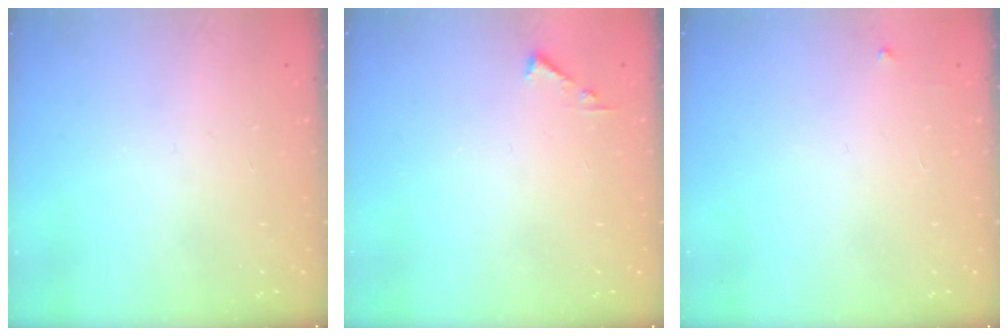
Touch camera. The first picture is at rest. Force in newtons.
{"total": 3.6, "press": 3.6, "slide": 0.4}
{"total": 2.6, "press": 2.6, "slide": 0.4}